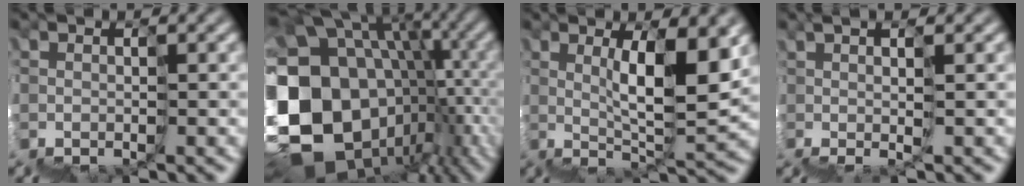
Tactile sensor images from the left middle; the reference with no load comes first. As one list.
[{"total": 14.5, "force": [-2.1, 12.2, 7.6], "torque": [-0.140, 0.012, -0.022]}, {"total": 4.5, "force": [3.3, -1.6, 2.6], "torque": [-0.037, 0.022, 0.062]}, {"total": 2.3, "force": [1.1, -1.1, 1.7], "torque": [-0.008, -0.003, 0.032]}]